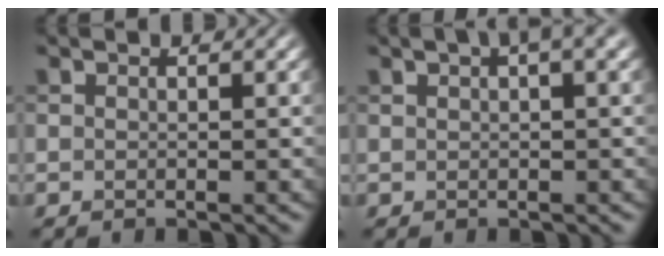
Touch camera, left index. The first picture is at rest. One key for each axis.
{"total": 3.2, "fx": 1.9, "fy": 0.6, "fz": 2.5, "tx": -0.031, "ty": 0.015, "tz": 0.031}